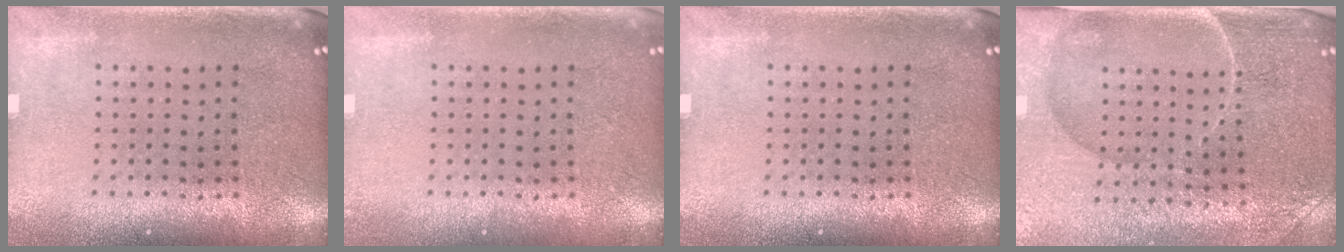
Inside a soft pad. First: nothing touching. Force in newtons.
{"total": 0.6, "press": 0.6, "slide": 0.0}
{"total": 0.0}
{"total": 4.7, "press": 4.3, "slide": 1.9}